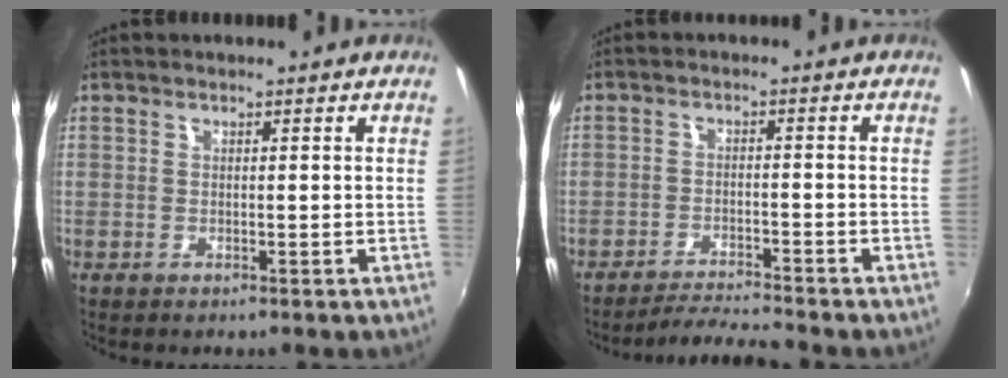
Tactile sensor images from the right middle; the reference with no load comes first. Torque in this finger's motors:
{"motor_torque": [0.72, -1.17, 0.00, 0.04]}